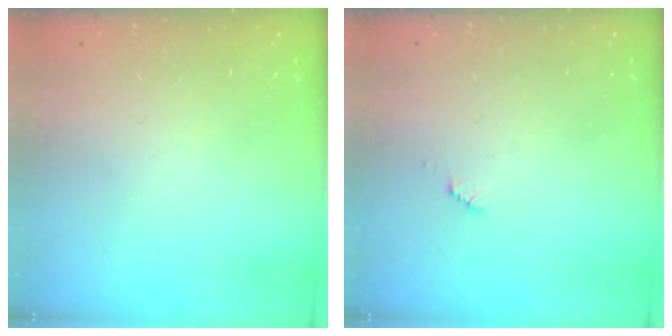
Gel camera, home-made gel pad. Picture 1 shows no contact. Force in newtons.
{"total": 2.5, "press": 2.5, "slide": 0.4}